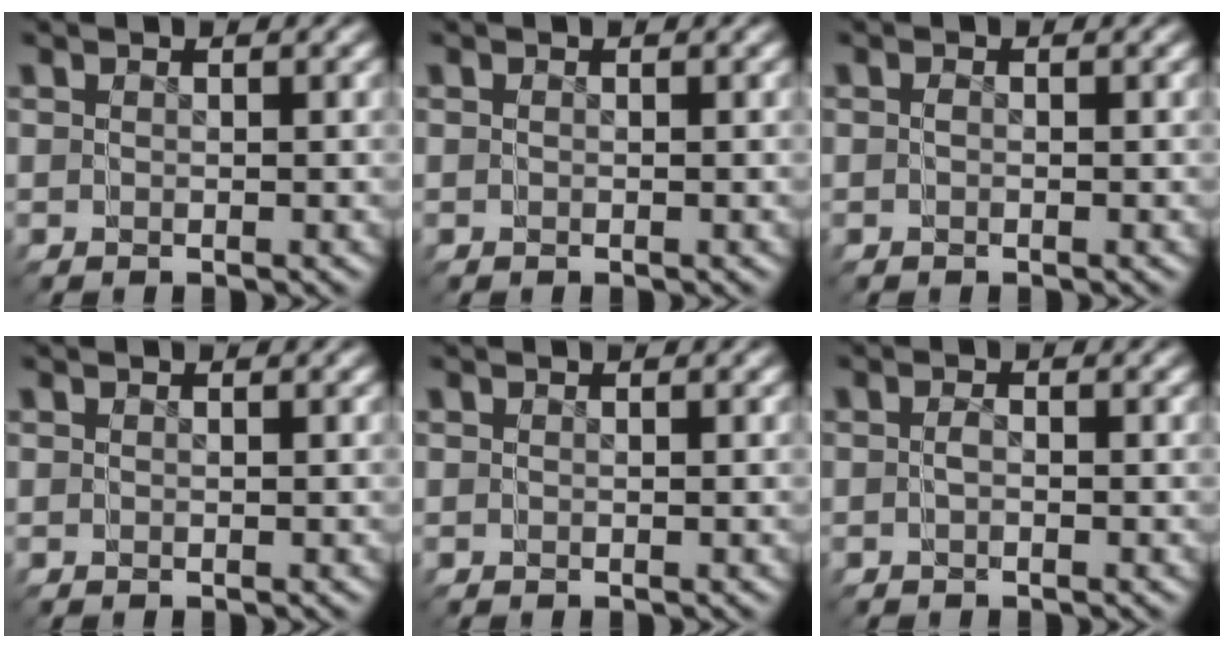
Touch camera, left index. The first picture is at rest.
{"total": 0.0}
{"total": 0.7, "force": [-0.5, -0.2, -0.4], "torque": [-0.006, -0.009, -0.006]}
{"total": 0.0}
{"total": 0.0}
{"total": 1.2, "force": [-1.0, -0.2, -0.6], "torque": [-0.012, -0.013, -0.010]}